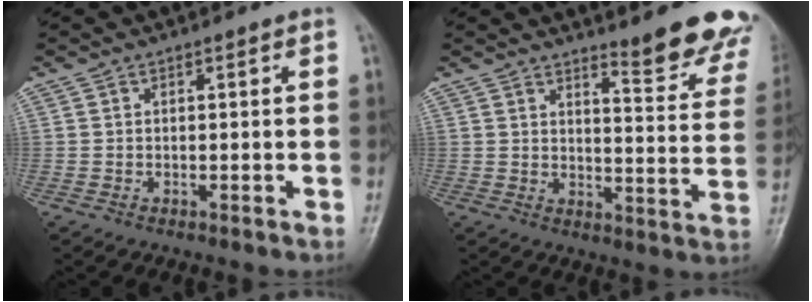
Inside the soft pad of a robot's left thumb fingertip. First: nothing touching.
{"total": 12.9, "force": [10.8, 2.3, 6.7], "torque": [-0.050, -0.091, 0.125]}